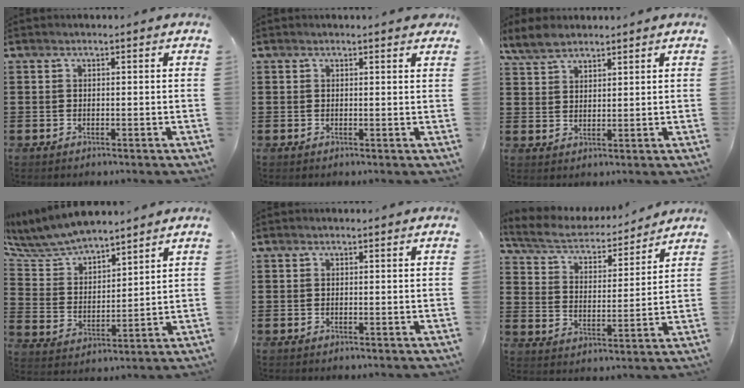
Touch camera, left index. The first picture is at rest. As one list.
[{"total": 1.0, "force": [0.8, 0.0, 0.6], "torque": [-0.005, -0.003, 0.013]}, {"total": 3.9, "force": [3.3, 1.6, 1.4], "torque": [-0.039, 0.001, 0.062]}, {"total": 6.9, "force": [6.5, 1.7, 1.6], "torque": [-0.067, -0.034, 0.114]}, {"total": 0.0}, {"total": 5.4, "force": [5.1, 0.9, 1.6], "torque": [-0.058, -0.034, 0.083]}]